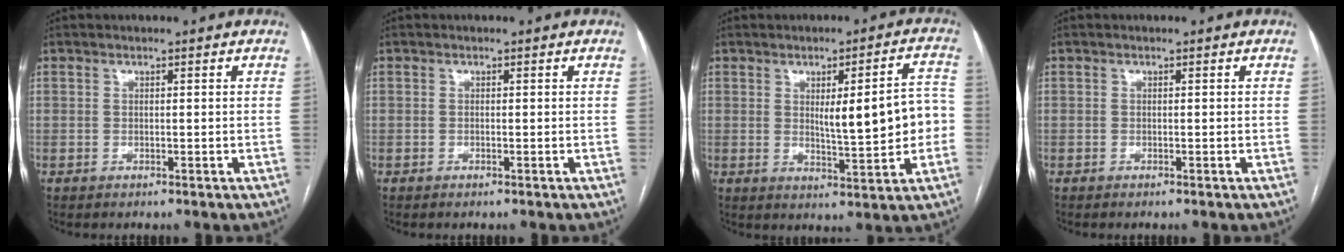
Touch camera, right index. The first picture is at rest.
{"total": 0.0}
{"total": 10.4, "force": [-0.1, 2.1, 10.2], "torque": [-0.134, 0.015, 0.005]}
{"total": 0.0}